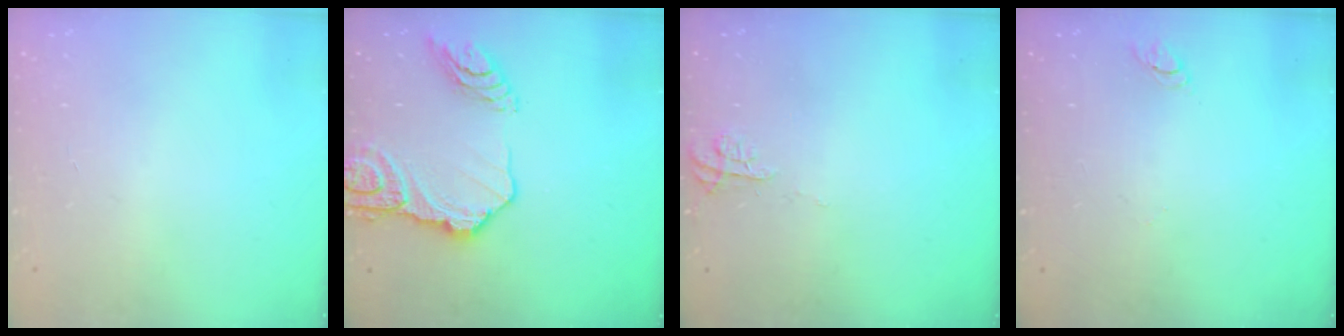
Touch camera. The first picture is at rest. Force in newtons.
{"total": 16.6, "press": 16.5, "slide": 1.8}
{"total": 5.3, "press": 5.3, "slide": 0.5}
{"total": 2.9, "press": 2.8, "slide": 0.3}